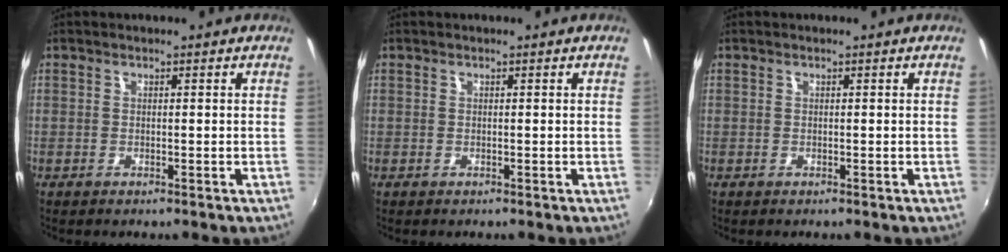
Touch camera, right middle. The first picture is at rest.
{"total": 0.0}
{"total": 0.0}